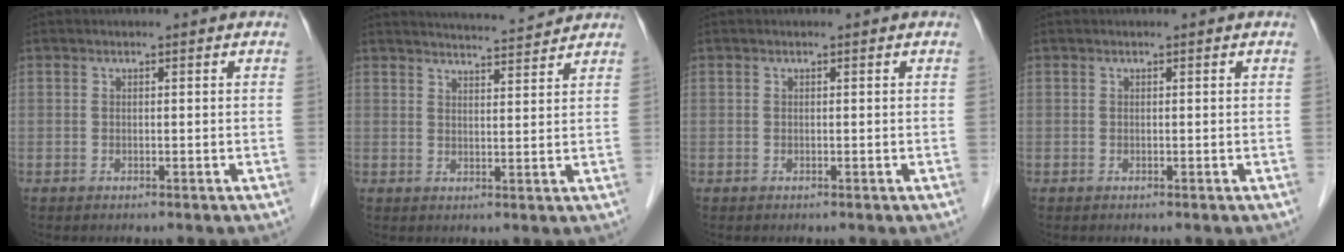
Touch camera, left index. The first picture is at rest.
{"total": 7.4, "force": [7.2, -0.2, 1.4], "torque": [-0.029, 0.009, 0.100]}
{"total": 0.0}
{"total": 0.0}